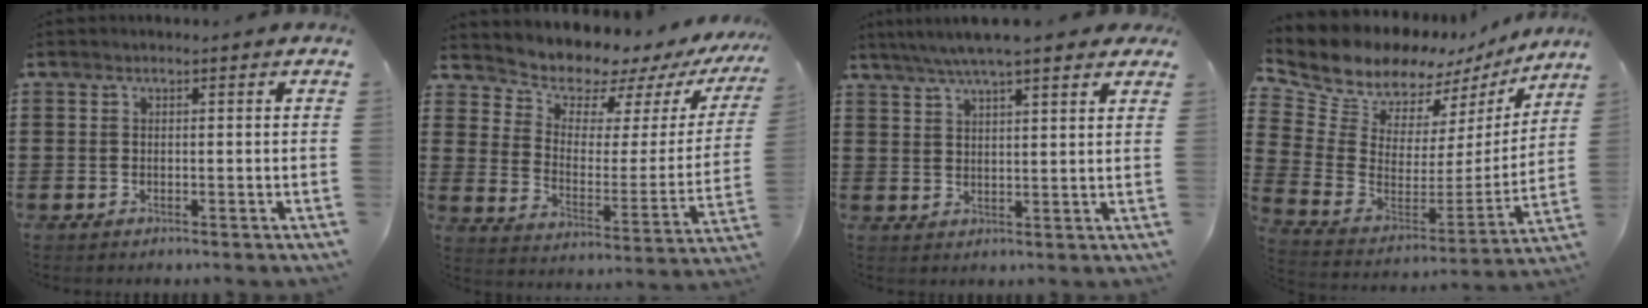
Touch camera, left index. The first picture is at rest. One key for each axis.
{"total": 6.4, "fx": 6.0, "fy": 2.2, "fz": 0.8, "tx": -0.047, "ty": -0.056, "tz": 0.102}
{"total": 5.9, "fx": 4.8, "fy": 0.5, "fz": 3.3, "tx": -0.076, "ty": -0.006, "tz": 0.086}
{"total": 9.8, "fx": 9.0, "fy": 3.7, "fz": 1.6, "tx": -0.090, "ty": -0.068, "tz": 0.161}